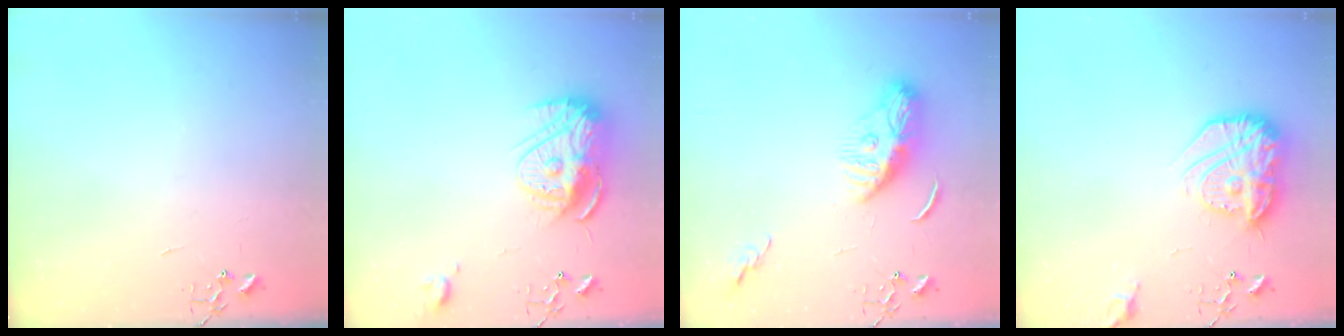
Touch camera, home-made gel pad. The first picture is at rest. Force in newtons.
{"total": 14.3, "press": 14.2, "slide": 1.2}
{"total": 9.9, "press": 9.9, "slide": 1.1}
{"total": 20.4, "press": 20.4, "slide": 1.6}